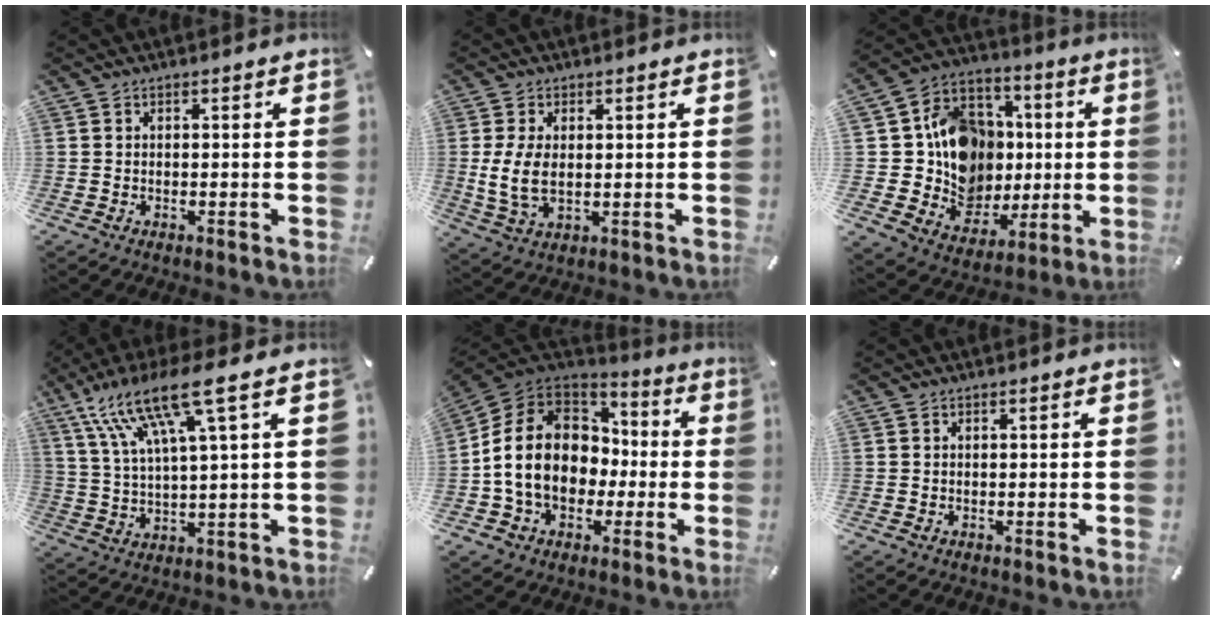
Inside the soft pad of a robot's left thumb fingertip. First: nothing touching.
{"total": 7.2, "force": [0.6, 4.0, 6.0], "torque": [-0.136, -0.006, 0.005]}
{"total": 16.2, "force": [0.7, 14.9, 6.3], "torque": [-0.118, -0.014, 0.035]}
{"total": 15.8, "force": [8.8, 2.8, 12.8], "torque": [-0.272, -0.032, 0.142]}
{"total": 16.7, "force": [-1.8, 13.9, 9.1], "torque": [-0.184, 0.025, -0.027]}
{"total": 0.0}